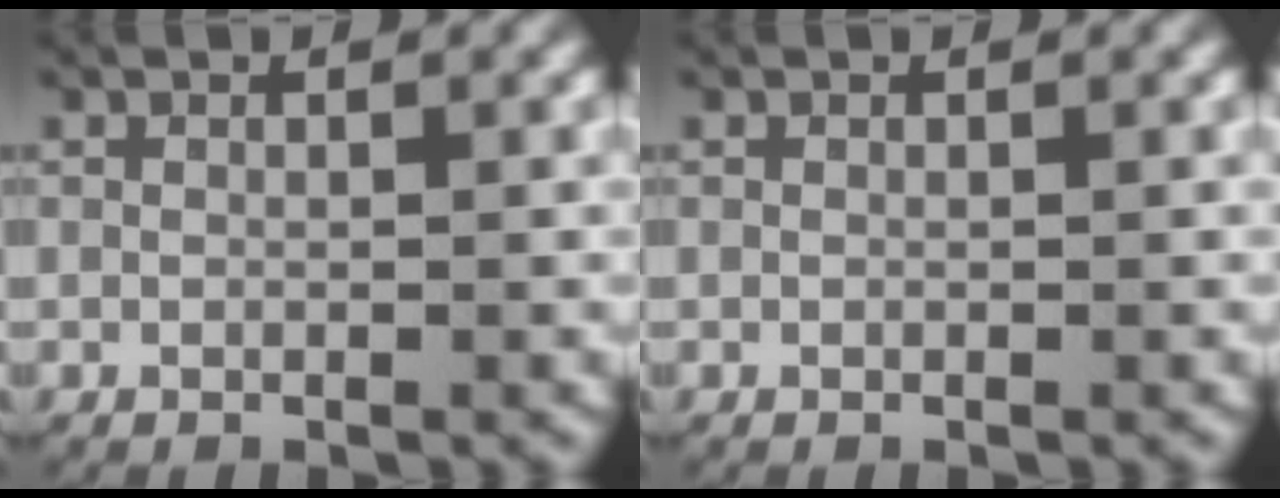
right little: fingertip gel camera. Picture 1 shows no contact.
{"total": 0.0}